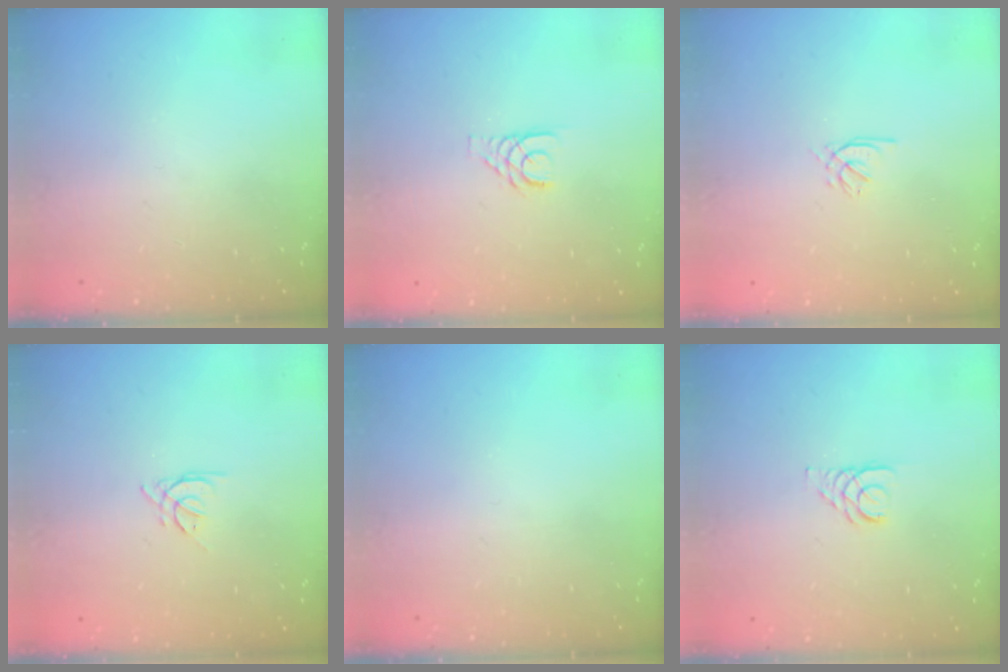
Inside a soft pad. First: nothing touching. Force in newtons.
{"total": 3.8, "press": 3.8, "slide": 0.4}
{"total": 0.9, "press": 0.8, "slide": 0.4}
{"total": 2.5, "press": 2.4, "slide": 0.5}
{"total": 0.0}
{"total": 2.9, "press": 2.9, "slide": 0.3}